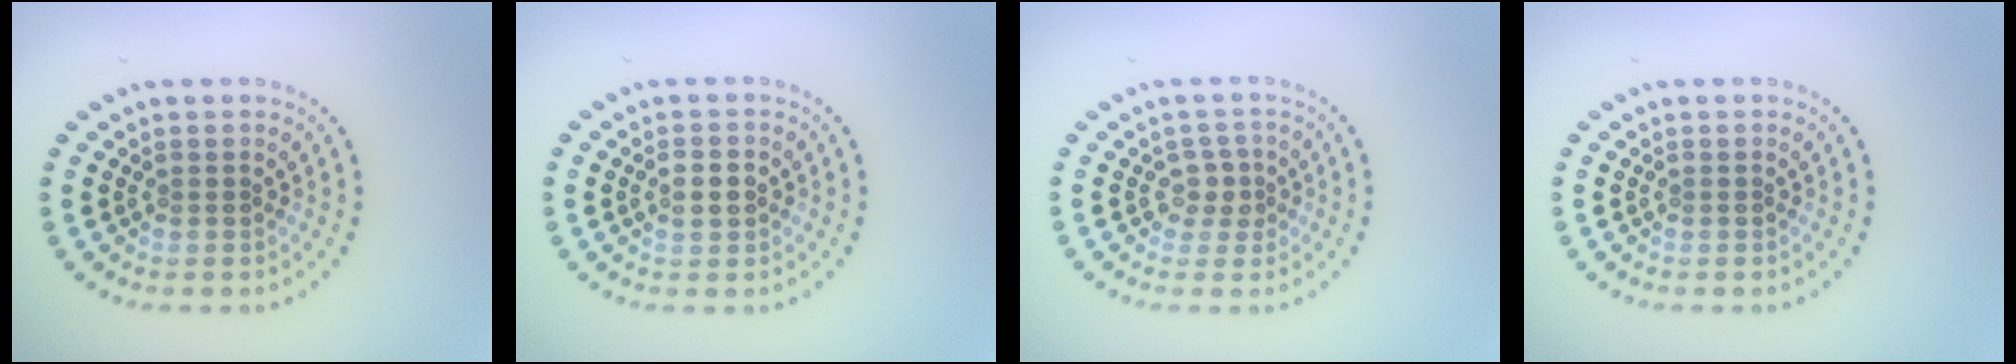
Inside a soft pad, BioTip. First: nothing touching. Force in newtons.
{"total": 2.3, "press": 2.2, "slide": 0.1}
{"total": 1.7, "press": 1.5, "slide": 0.9}
{"total": 0.0}